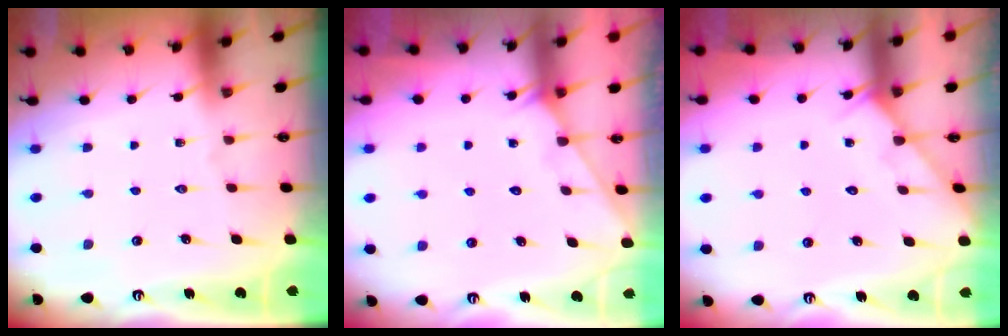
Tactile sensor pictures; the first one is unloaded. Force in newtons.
{"total": 1.8, "press": 1.8, "slide": 0.1}
{"total": 5.4, "press": 5.4, "slide": 0.5}